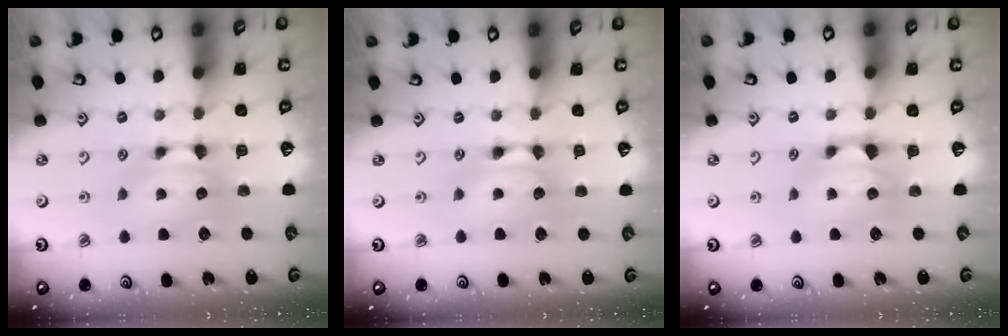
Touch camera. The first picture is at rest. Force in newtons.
{"total": 1.8, "press": 1.8, "slide": 0.2}
{"total": 0.7, "press": 0.2, "slide": 0.7}